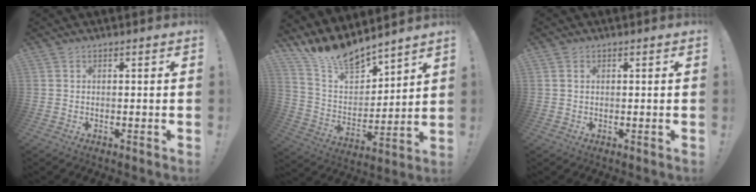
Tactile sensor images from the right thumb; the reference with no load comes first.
{"total": 14.2, "force": [12.9, 4.0, 4.3], "torque": [-0.106, -0.099, 0.239]}
{"total": 0.9, "force": [0.4, 0.7, 0.4], "torque": [-0.012, 0.004, 0.009]}